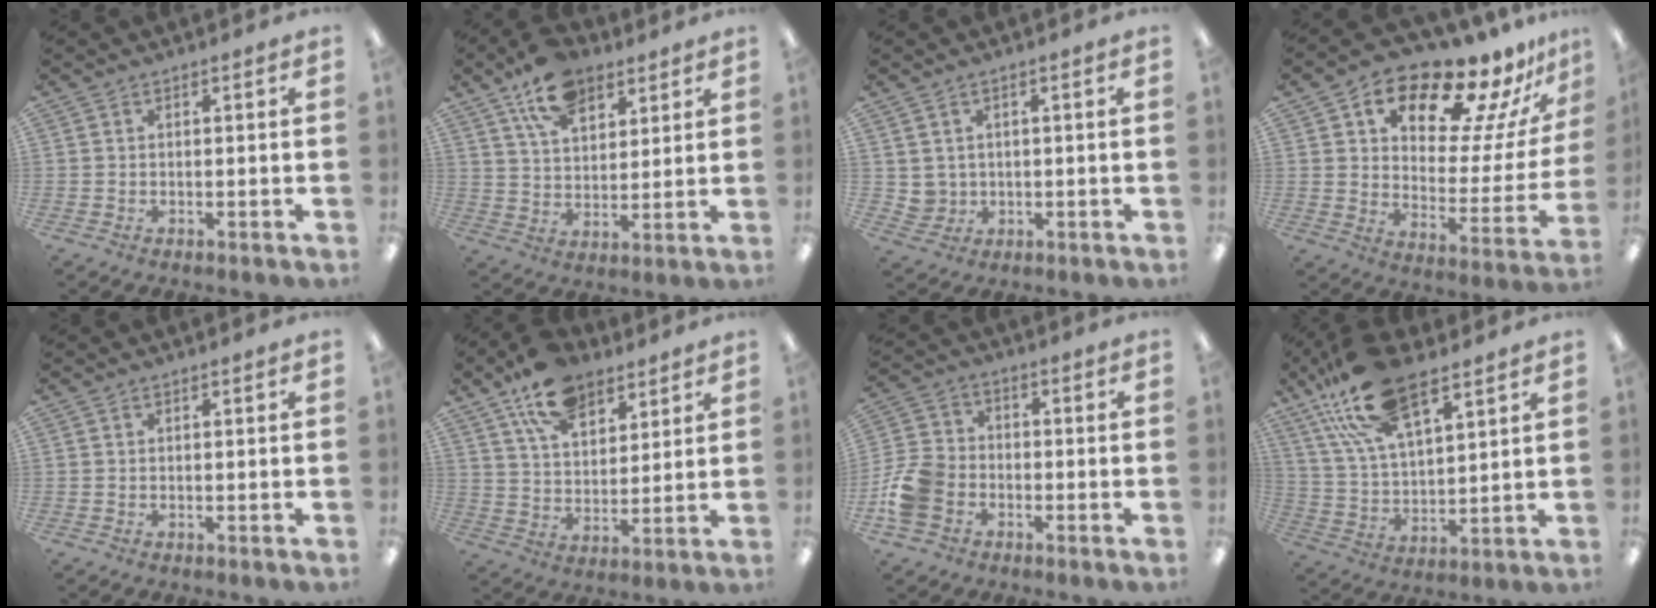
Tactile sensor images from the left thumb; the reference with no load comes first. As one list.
[{"total": 13.2, "force": [8.4, 7.4, 7.1], "torque": [-0.119, -0.026, 0.152]}, {"total": 3.2, "force": [1.3, 2.9, 0.2], "torque": [-0.014, 0.001, 0.026]}, {"total": 16.9, "force": [13.0, 6.2, 8.8], "torque": [-0.141, -0.102, 0.214]}, {"total": 0.0}, {"total": 14.1, "force": [9.4, 7.8, 7.2], "torque": [-0.124, -0.035, 0.172]}, {"total": 10.2, "force": [-4.0, 7.9, 5.1], "torque": [-0.099, 0.035, -0.071]}, {"total": 19.9, "force": [12.9, 8.2, 12.7], "torque": [-0.248, -0.043, 0.225]}]